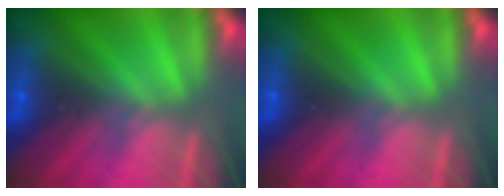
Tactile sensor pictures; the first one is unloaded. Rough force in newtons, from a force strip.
{"total": 0.0}